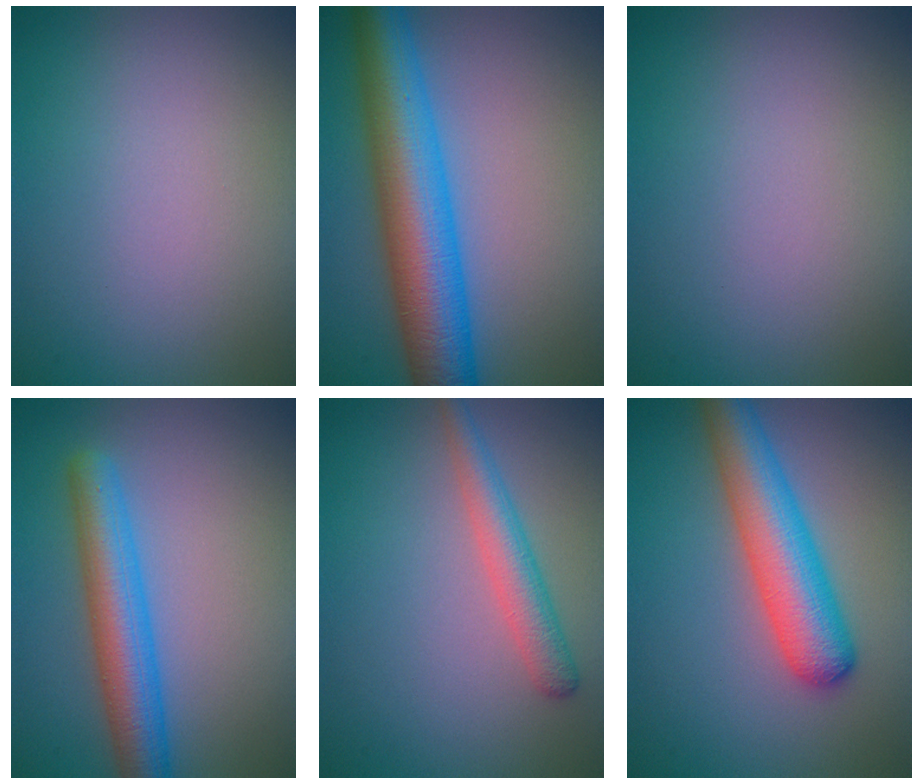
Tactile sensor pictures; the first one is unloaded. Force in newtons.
{"total": 9.5, "press": 9.5, "slide": 0.1}
{"total": 0.0}
{"total": 5.5, "press": 5.5, "slide": 0.2}
{"total": 3.0, "press": 3.0, "slide": 0.2}
{"total": 6.6, "press": 6.6, "slide": 0.2}